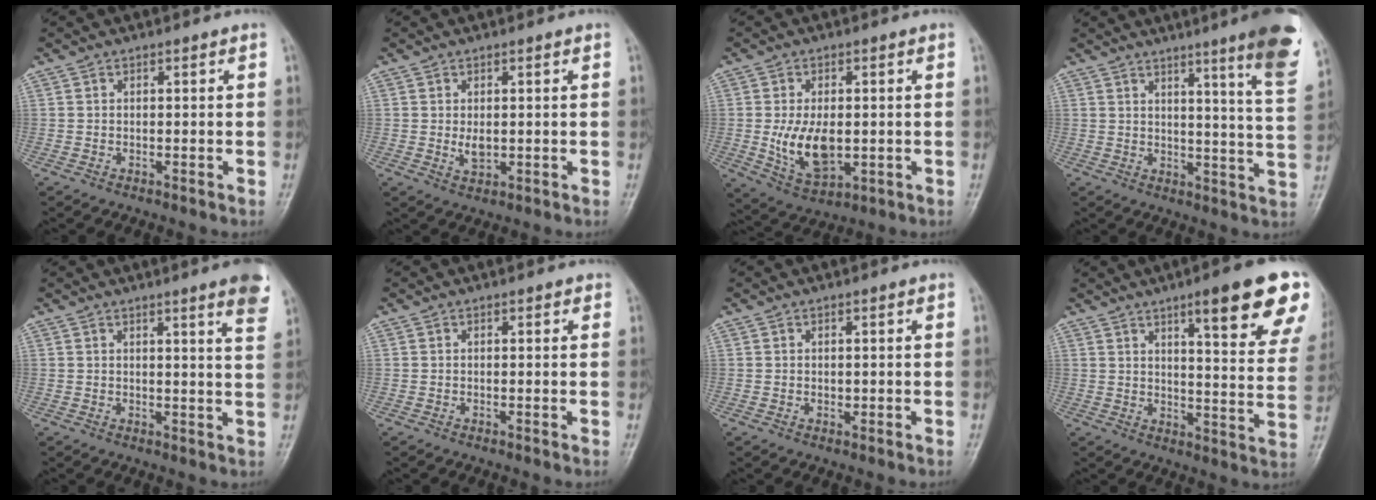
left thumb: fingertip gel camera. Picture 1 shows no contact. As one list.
[{"total": 2.4, "force": [0.3, 1.5, 1.9], "torque": [-0.030, -0.008, 0.010]}, {"total": 9.7, "force": [-0.6, 5.7, 7.9], "torque": [-0.132, -0.012, 0.002]}, {"total": 14.5, "force": [8.8, 0.7, 11.5], "torque": [-0.137, -0.050, 0.103]}, {"total": 7.3, "force": [4.8, 0.3, 5.4], "torque": [-0.055, -0.021, 0.048]}, {"total": 0.8, "force": [0.5, 0.5, 0.3], "torque": [0.000, -0.002, 0.001]}, {"total": 0.8, "force": [0.2, 0.6, 0.4], "torque": [-0.002, -0.001, 0.003]}, {"total": 19.3, "force": [11.3, 3.3, 15.3], "torque": [-0.172, -0.045, 0.142]}]